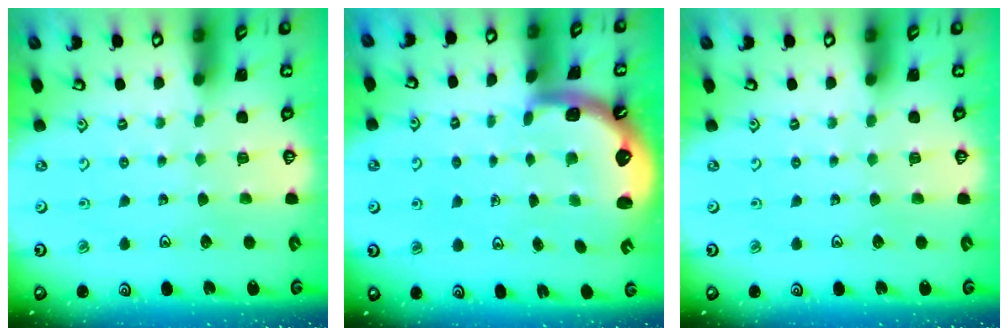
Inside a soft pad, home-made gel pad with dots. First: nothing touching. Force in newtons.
{"total": 1.5, "press": 1.3, "slide": 0.6}
{"total": 0.0}